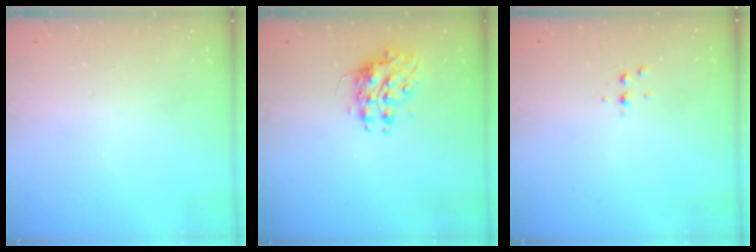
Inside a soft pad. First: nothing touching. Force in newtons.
{"total": 8.1, "press": 8.1, "slide": 0.2}
{"total": 2.6, "press": 2.6, "slide": 0.3}